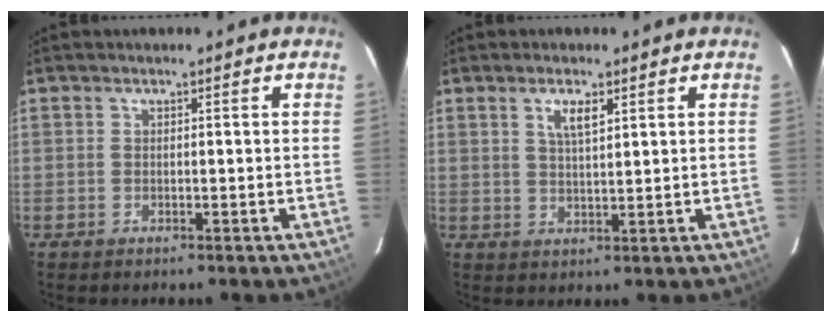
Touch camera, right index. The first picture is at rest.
{"total": 3.7, "force": [1.9, 1.0, 3.0], "torque": [-0.054, 0.001, 0.035]}